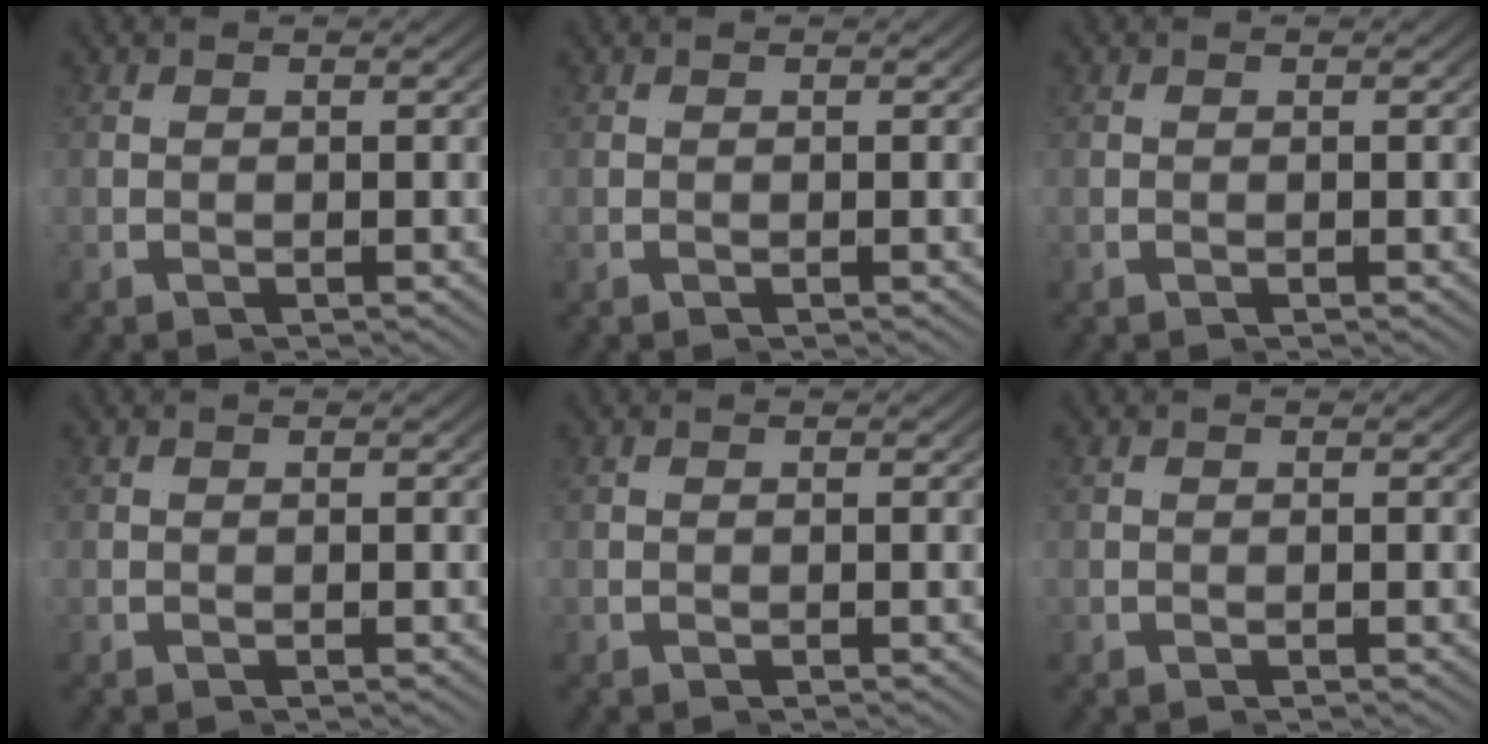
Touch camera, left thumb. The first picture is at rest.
{"total": 0.0}
{"total": 0.0}
{"total": 0.0}
{"total": 0.0}
{"total": 0.0}